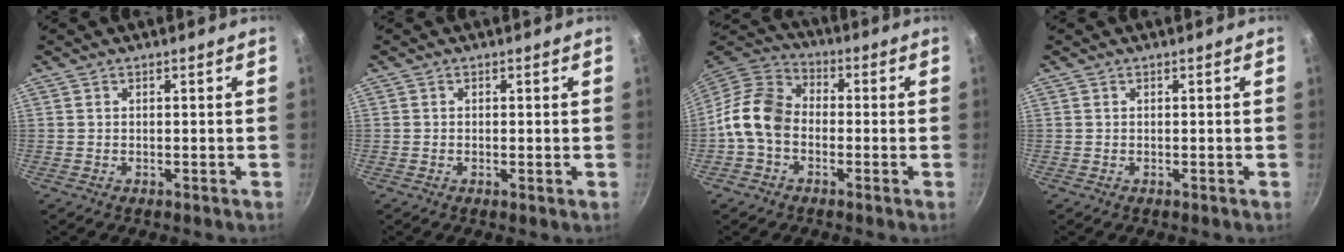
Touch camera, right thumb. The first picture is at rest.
{"total": 0.5, "force": [-0.1, 0.1, 0.5], "torque": [-0.009, -0.002, -0.004]}
{"total": 10.8, "force": [-2.2, 8.1, 6.9], "torque": [-0.107, 0.035, -0.068]}
{"total": 0.0}